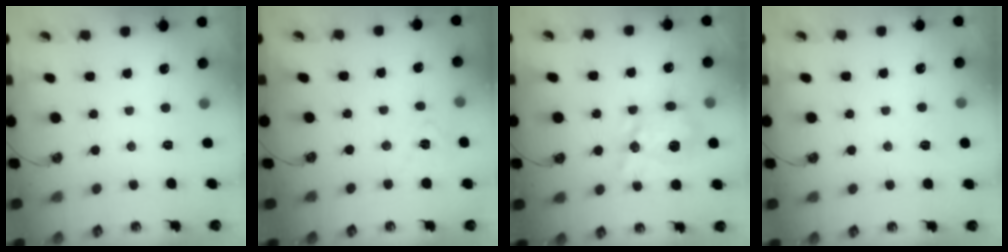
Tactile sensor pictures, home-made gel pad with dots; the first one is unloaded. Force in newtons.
{"total": 8.3, "press": 8.3, "slide": 1.1}
{"total": 13.5, "press": 13.5, "slide": 0.2}
{"total": 2.8, "press": 2.8, "slide": 0.3}